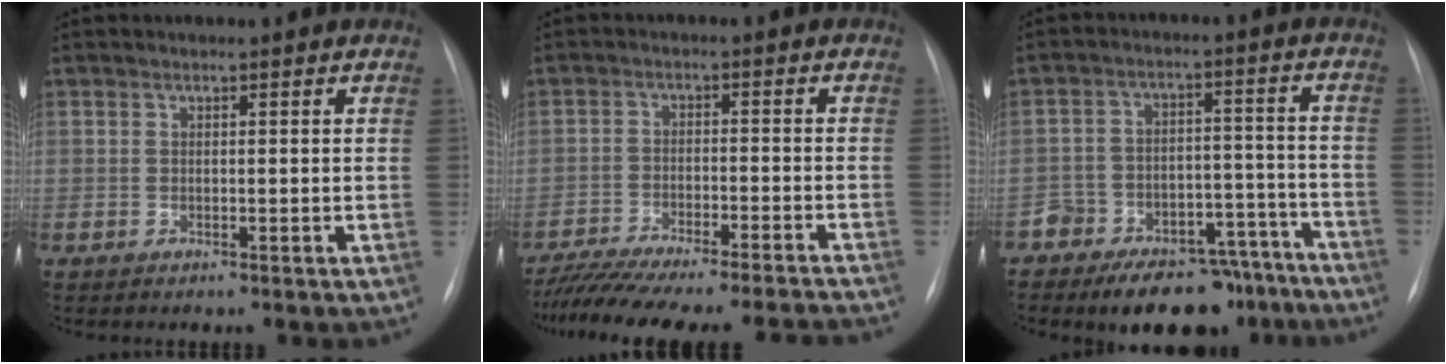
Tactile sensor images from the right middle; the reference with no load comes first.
{"total": 21.0, "force": [-19.3, 1.2, 8.0], "torque": [-0.122, -0.025, -0.269]}
{"total": 15.0, "force": [-12.2, 7.1, 5.0], "torque": [-0.037, 0.055, -0.168]}